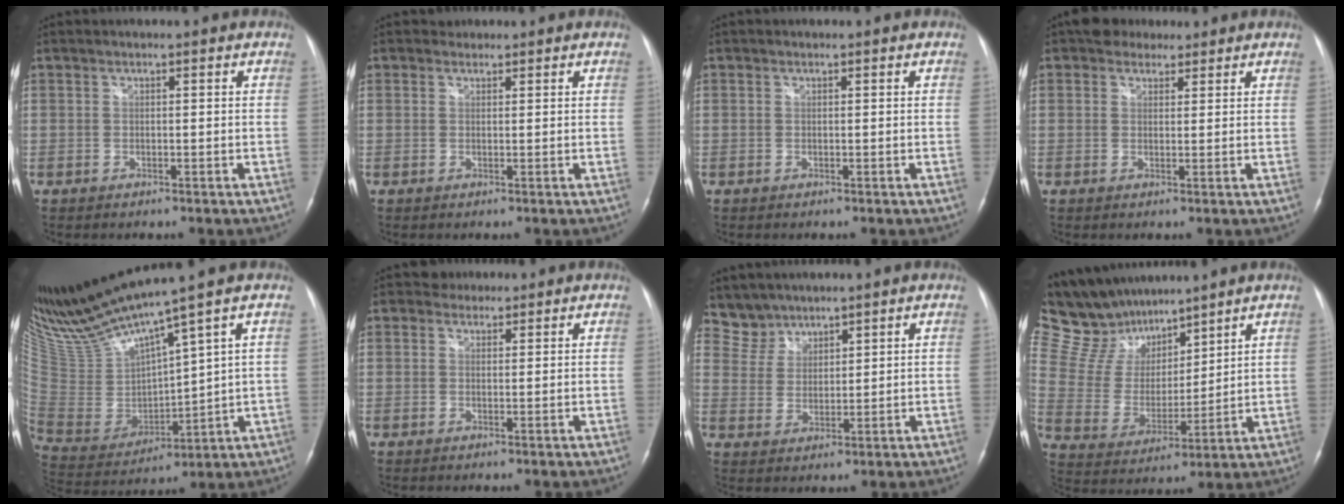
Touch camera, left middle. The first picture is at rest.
{"total": 1.1, "force": [0.8, 0.7, -0.2], "torque": [0.005, 0.005, 0.009]}
{"total": 0.0}
{"total": 3.6, "force": [2.8, 2.2, 0.6], "torque": [-0.006, 0.015, 0.043]}
{"total": 15.0, "force": [12.8, -0.9, 7.7], "torque": [-0.159, -0.017, 0.264]}
{"total": 1.9, "force": [1.5, 1.1, -0.4], "torque": [0.009, 0.009, 0.019]}
{"total": 4.8, "force": [4.3, 2.0, -0.8], "torque": [0.015, 0.009, 0.092]}
{"total": 14.6, "force": [12.6, 5.3, 5.0], "torque": [-0.110, 0.024, 0.244]}